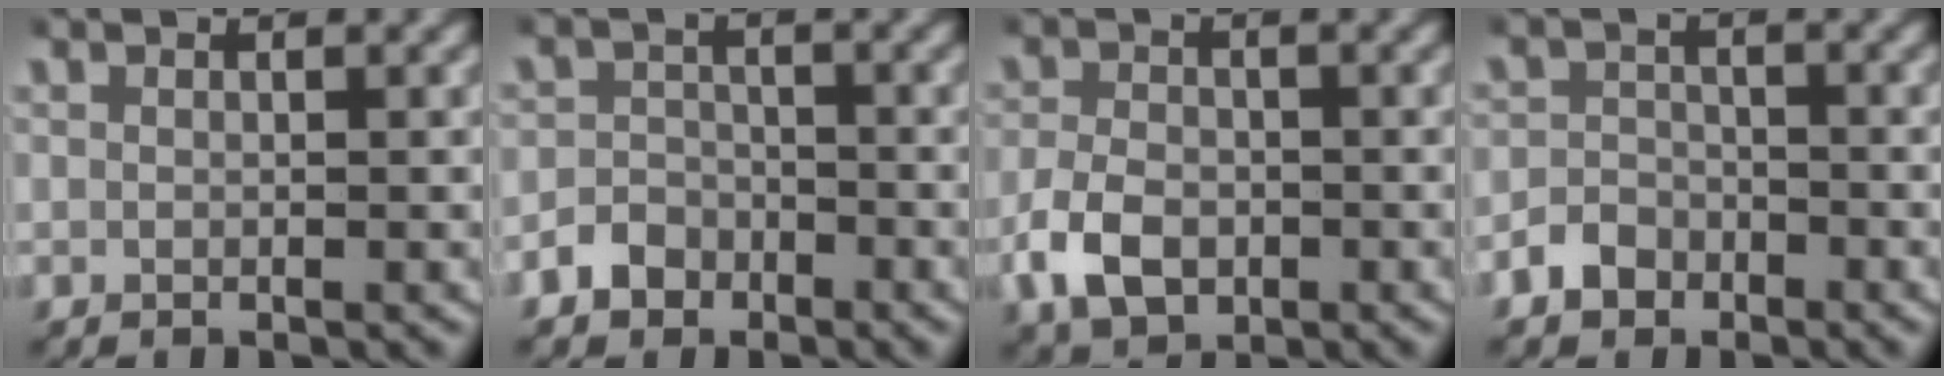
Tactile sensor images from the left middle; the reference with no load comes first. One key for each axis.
{"total": 3.6, "fx": -2.4, "fy": 2.7, "fz": 0.4, "tx": -0.010, "ty": -0.003, "tz": -0.047}
{"total": 4.7, "fx": -1.7, "fy": 3.3, "fz": 2.8, "tx": -0.059, "ty": -0.010, "tz": -0.027}
{"total": 3.2, "fx": -2.2, "fy": 2.3, "fz": 0.5, "tx": -0.009, "ty": -0.002, "tz": -0.043}